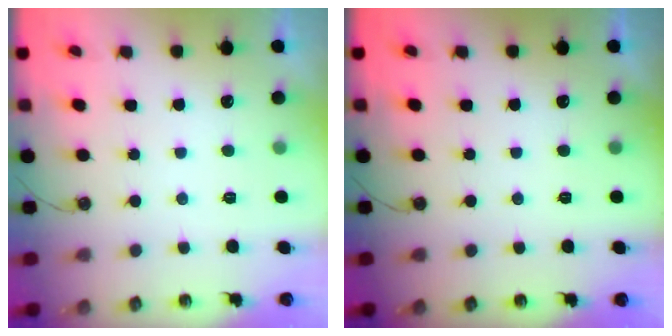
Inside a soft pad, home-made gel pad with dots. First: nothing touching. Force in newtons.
{"total": 0.0}